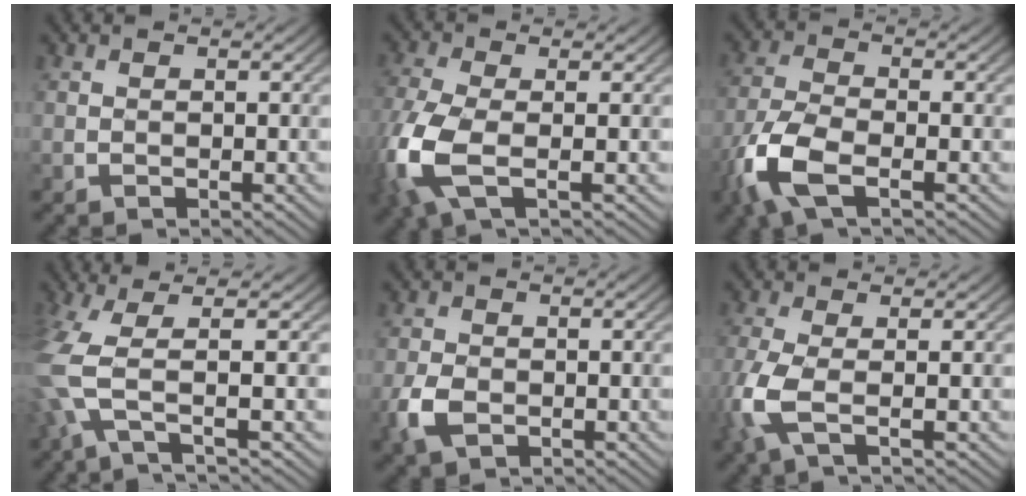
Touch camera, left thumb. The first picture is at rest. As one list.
[{"total": 9.3, "force": [-2.8, 5.1, 7.3], "torque": [-0.225, -0.006, -0.056]}, {"total": 7.8, "force": [-4.6, 3.1, 5.4], "torque": [-0.143, -0.002, -0.102]}, {"total": 6.2, "force": [-1.4, 1.1, 6.0], "torque": [-0.161, 0.004, -0.037]}, {"total": 3.9, "force": [-1.8, 2.6, 2.3], "torque": [-0.069, 0.000, -0.038]}, {"total": 6.0, "force": [-1.8, 2.9, 4.9], "torque": [-0.146, 0.002, -0.041]}]